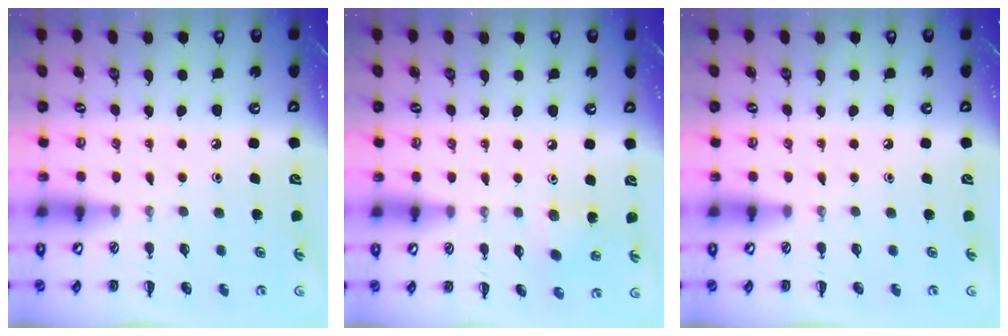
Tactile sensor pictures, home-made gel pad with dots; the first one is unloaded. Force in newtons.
{"total": 3.2, "press": 3.1, "slide": 0.9}
{"total": 0.0}